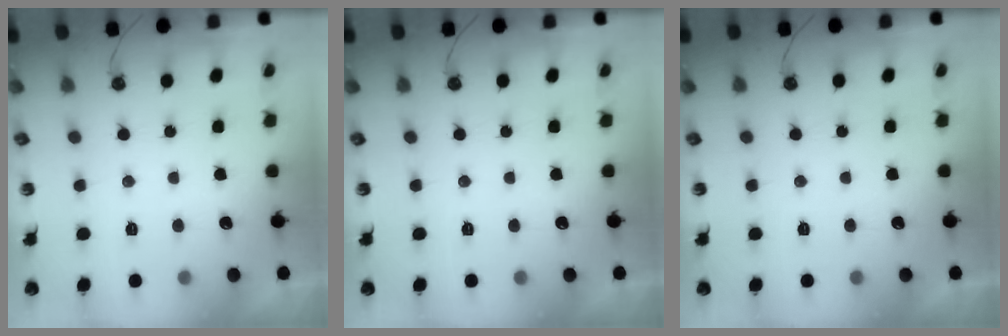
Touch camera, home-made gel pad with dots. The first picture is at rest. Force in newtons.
{"total": 0.0}
{"total": 0.0}